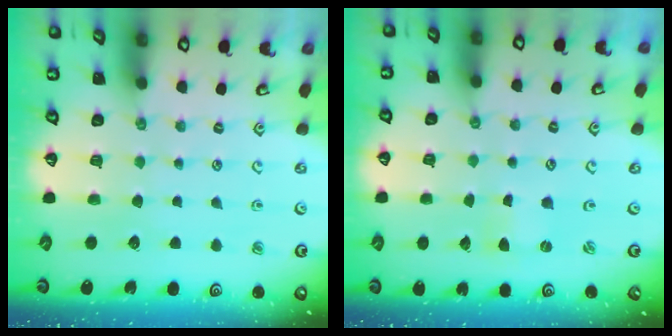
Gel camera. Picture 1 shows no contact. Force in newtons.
{"total": 0.0}